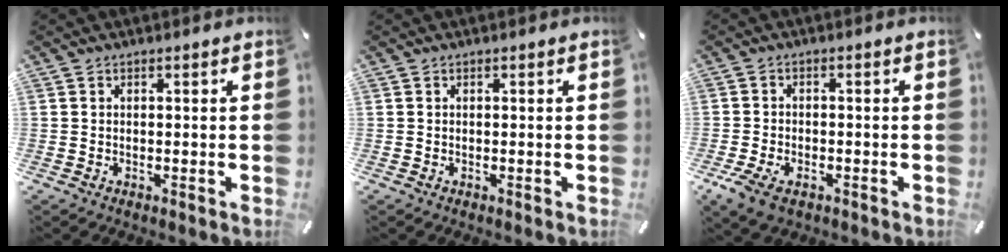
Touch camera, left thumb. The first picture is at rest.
{"total": 0.0}
{"total": 4.6, "force": [-2.2, 3.0, 2.8], "torque": [-0.063, 0.007, -0.043]}